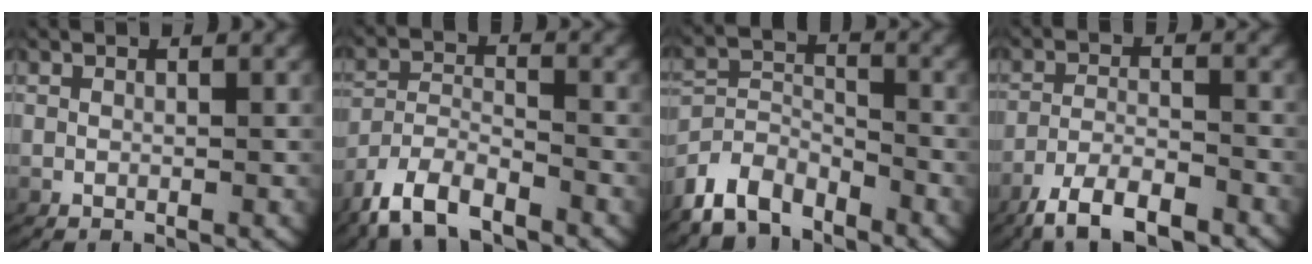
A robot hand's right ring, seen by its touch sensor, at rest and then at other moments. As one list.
[{"total": 5.8, "force": [-4.0, 3.5, 2.3], "torque": [-0.062, -0.017, -0.069]}, {"total": 6.2, "force": [-4.1, 4.1, 2.2], "torque": [-0.055, -0.034, -0.063]}, {"total": 5.9, "force": [-4.6, 2.1, 3.1], "torque": [-0.051, -0.009, -0.074]}]